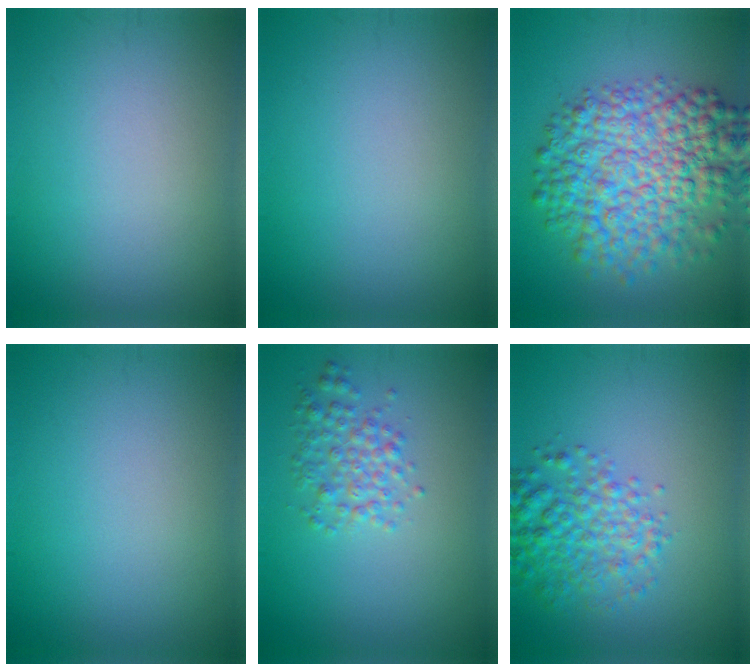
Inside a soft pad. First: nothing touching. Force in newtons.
{"total": 0.0}
{"total": 10.2, "press": 10.2, "slide": 0.2}
{"total": 0.0}
{"total": 2.6, "press": 2.6, "slide": 0.0}
{"total": 4.6, "press": 4.6, "slide": 0.2}